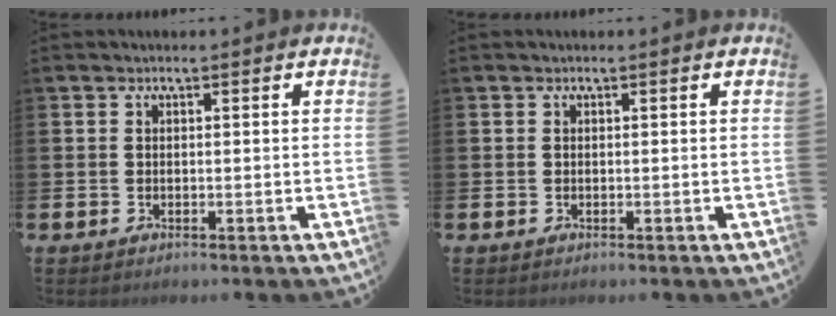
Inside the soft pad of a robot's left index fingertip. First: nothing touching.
{"total": 0.0}